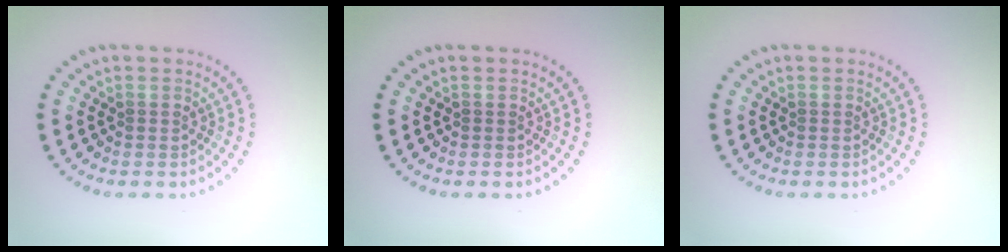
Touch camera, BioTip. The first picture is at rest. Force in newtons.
{"total": 0.0}
{"total": 0.0}